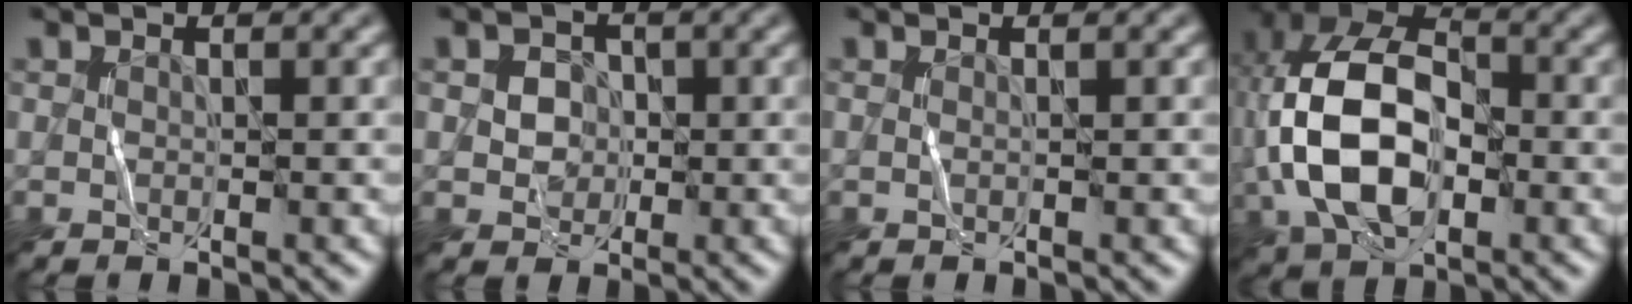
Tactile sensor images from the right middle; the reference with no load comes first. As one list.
[{"total": 2.5, "force": [0.2, 2.2, 1.1], "torque": [-0.015, 0.005, 0.000]}, {"total": 0.0}, {"total": 11.6, "force": [-1.2, 7.1, 9.1], "torque": [-0.207, 0.015, -0.032]}]